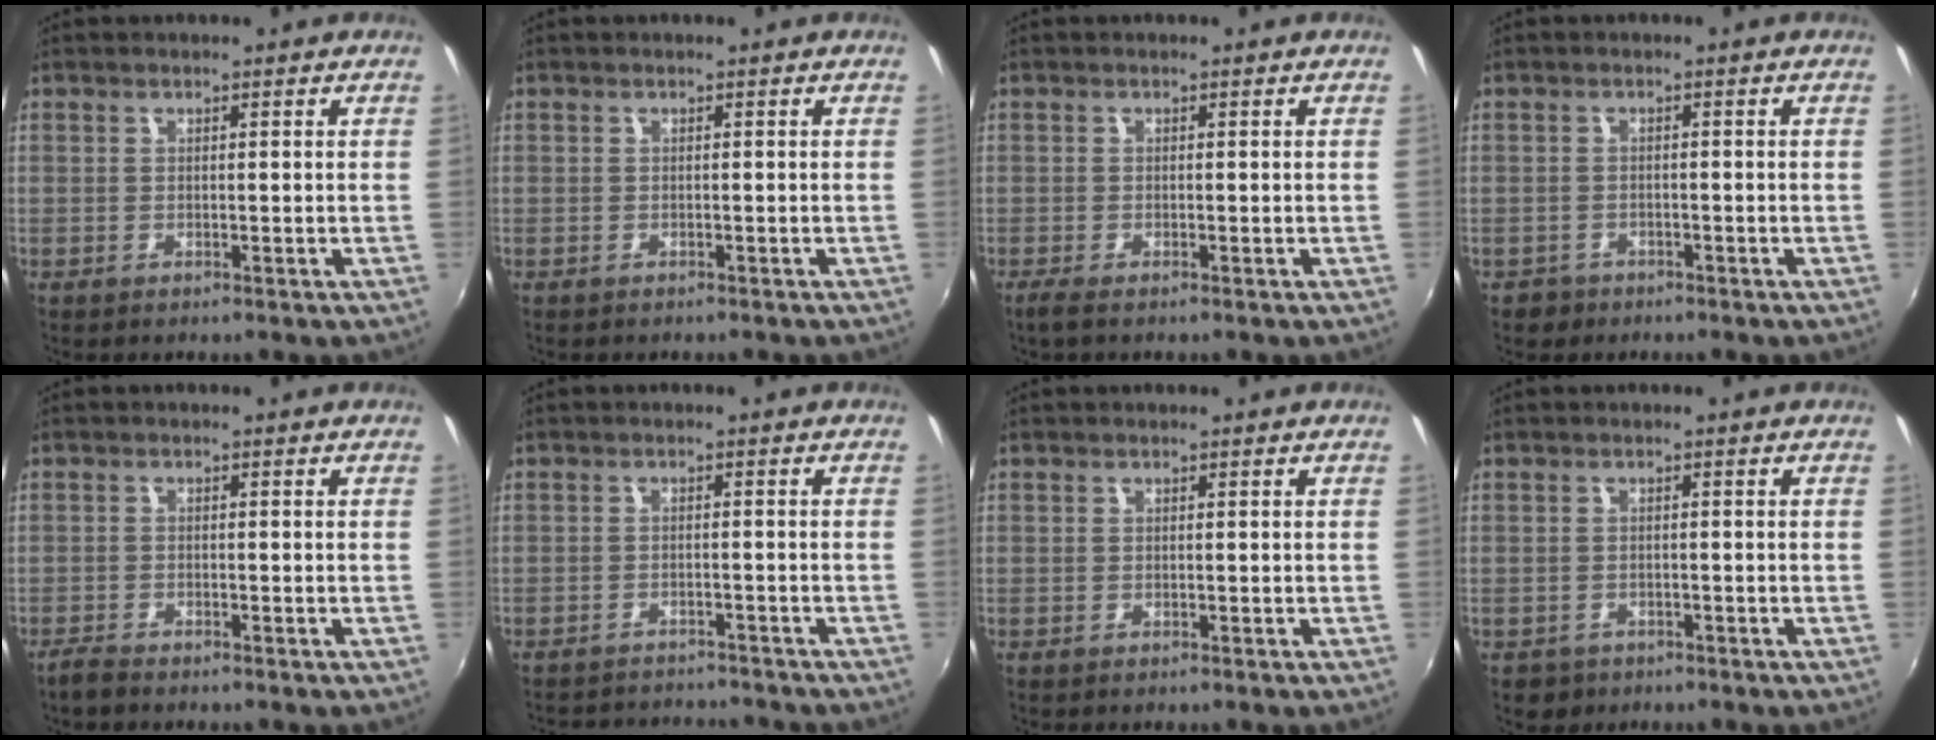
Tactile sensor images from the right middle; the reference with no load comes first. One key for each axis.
{"total": 0.7, "fx": -0.6, "fy": 0.5, "fz": 0.0, "tx": -0.003, "ty": 0.000, "tz": -0.008}
{"total": 1.4, "fx": -1.0, "fy": 0.0, "fz": 1.0, "tx": -0.023, "ty": -0.005, "tz": -0.020}
{"total": 2.4, "fx": -1.6, "fy": 1.7, "fz": 0.4, "tx": -0.015, "ty": 0.000, "tz": -0.024}
{"total": 2.1, "fx": -2.0, "fy": 0.3, "fz": 0.6, "tx": -0.023, "ty": -0.005, "tz": -0.041}
{"total": 9.3, "fx": -8.7, "fy": 2.0, "fz": 2.4, "tx": -0.062, "ty": 0.004, "tz": -0.121}
{"total": 0.0}
{"total": 2.7, "fx": -1.5, "fy": 2.1, "fz": 0.7, "tx": -0.022, "ty": -0.002, "tz": -0.020}